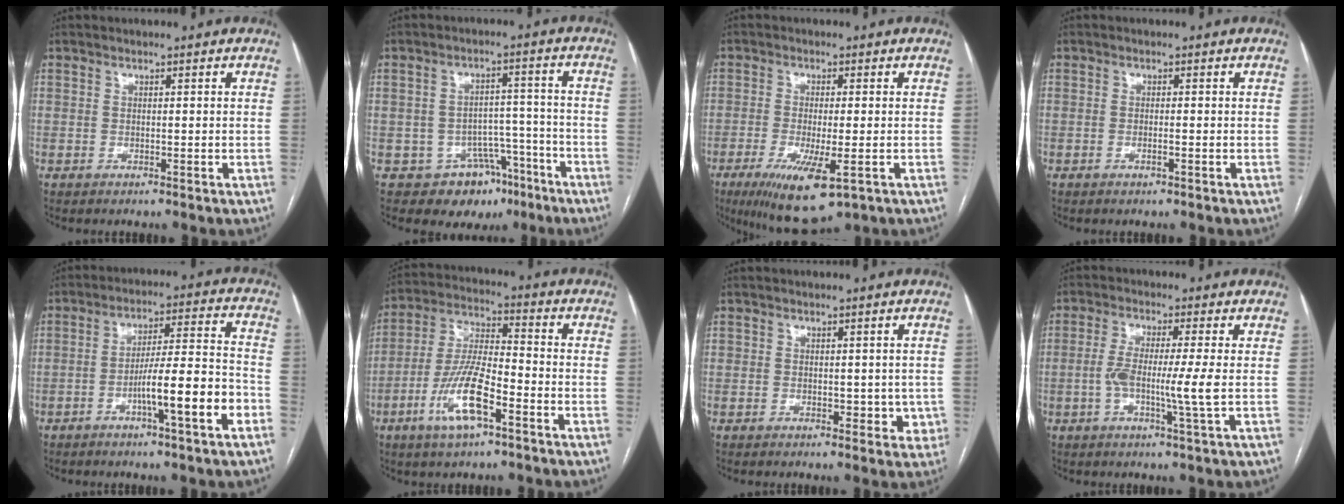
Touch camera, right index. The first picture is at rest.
{"total": 8.2, "force": [-5.1, 6.1, 2.1], "torque": [-0.009, 0.037, -0.064]}
{"total": 10.1, "force": [-4.7, 2.2, 8.7], "torque": [-0.153, -0.029, -0.072]}
{"total": 0.8, "force": [-0.4, 0.1, 0.7], "torque": [-0.016, 0.000, -0.003]}
{"total": 10.0, "force": [-4.2, 0.4, 9.1], "torque": [-0.143, 0.012, -0.062]}
{"total": 12.0, "force": [-5.4, 2.8, 10.4], "torque": [-0.214, -0.003, -0.100]}
{"total": 3.2, "force": [0.0, 2.6, 1.8], "torque": [-0.008, 0.007, 0.007]}
{"total": 6.7, "force": [-0.8, -0.6, 6.6], "torque": [-0.126, -0.007, -0.015]}